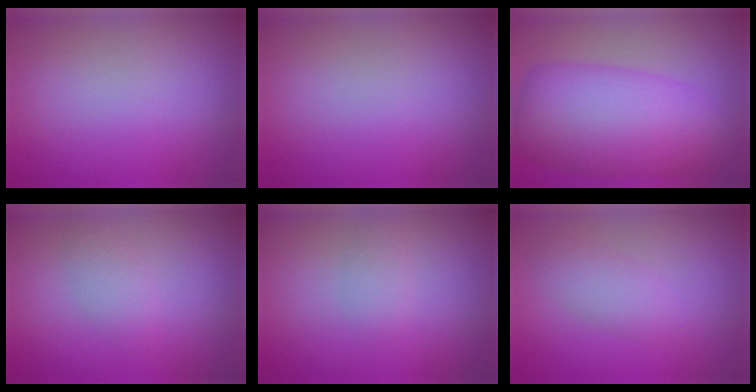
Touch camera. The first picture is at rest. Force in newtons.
{"total": 0.0}
{"total": 9.9, "press": 9.9, "slide": 0.3}
{"total": 1.7, "press": 1.7, "slide": 0.1}
{"total": 1.3, "press": 1.3, "slide": 0.0}
{"total": 2.2, "press": 2.2, "slide": 0.1}